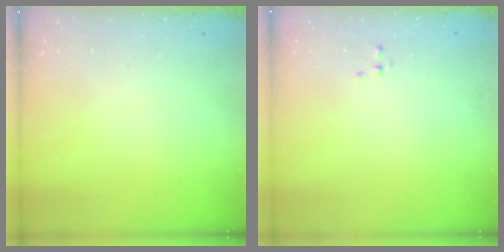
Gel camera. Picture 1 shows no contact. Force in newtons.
{"total": 0.0}